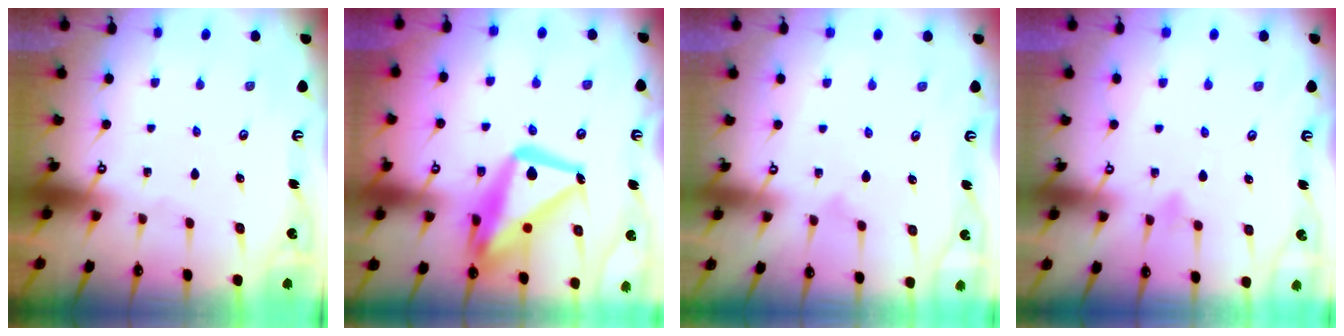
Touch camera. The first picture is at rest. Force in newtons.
{"total": 21.0, "press": 20.9, "slide": 2.1}
{"total": 5.8, "press": 5.8, "slide": 0.3}
{"total": 3.6, "press": 3.5, "slide": 0.4}